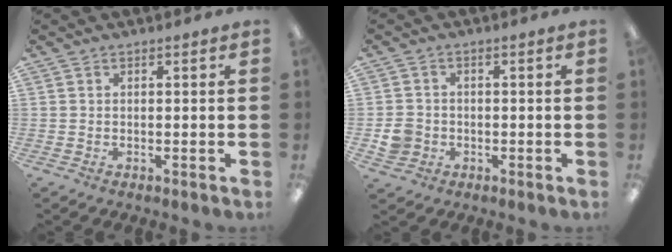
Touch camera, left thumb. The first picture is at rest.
{"total": 4.2, "force": [-1.2, 3.9, 1.3], "torque": [-0.014, 0.005, -0.020]}